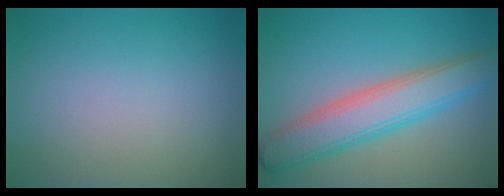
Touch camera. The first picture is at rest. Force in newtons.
{"total": 6.1, "press": 6.1, "slide": 0.4}